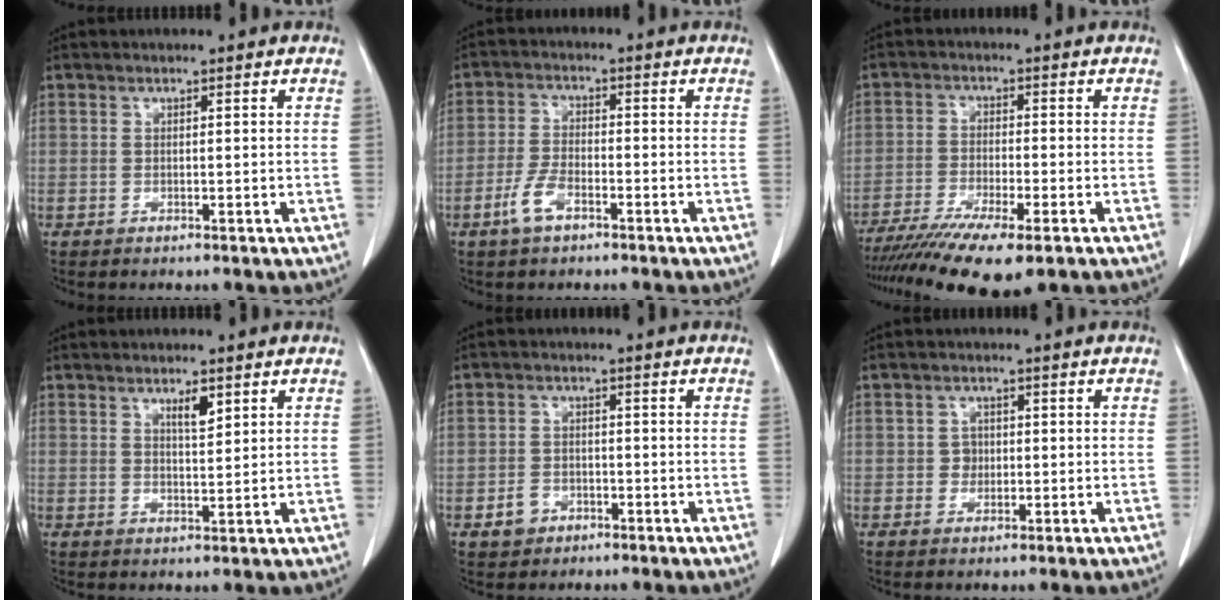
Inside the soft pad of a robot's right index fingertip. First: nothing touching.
{"total": 4.7, "force": [-2.7, 1.8, 3.4], "torque": [-0.079, -0.001, -0.052]}
{"total": 12.5, "force": [-9.0, 1.7, 8.5], "torque": [-0.146, -0.027, -0.147]}
{"total": 2.7, "force": [1.6, 0.6, 2.1], "torque": [-0.037, -0.003, 0.028]}
{"total": 3.2, "force": [-1.6, 2.6, 1.0], "torque": [-0.014, 0.008, -0.021]}
{"total": 2.0, "force": [-0.2, 1.8, 0.9], "torque": [-0.010, 0.005, -0.002]}